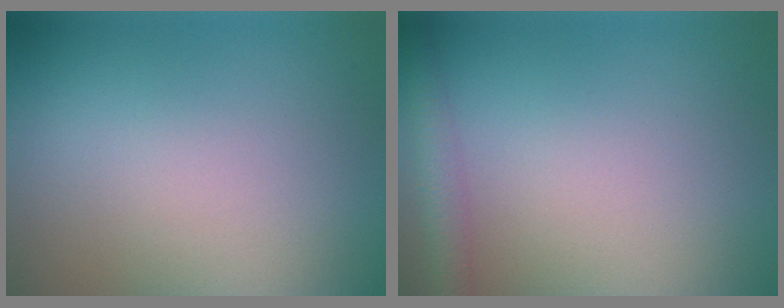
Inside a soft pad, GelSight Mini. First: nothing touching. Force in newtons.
{"total": 2.8, "press": 2.8, "slide": 0.1}